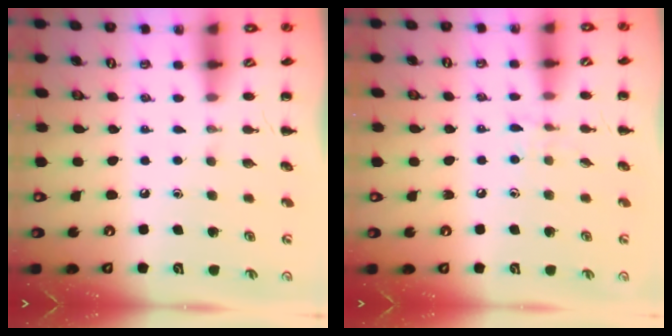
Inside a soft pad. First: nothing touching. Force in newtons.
{"total": 4.9, "press": 4.5, "slide": 1.8}